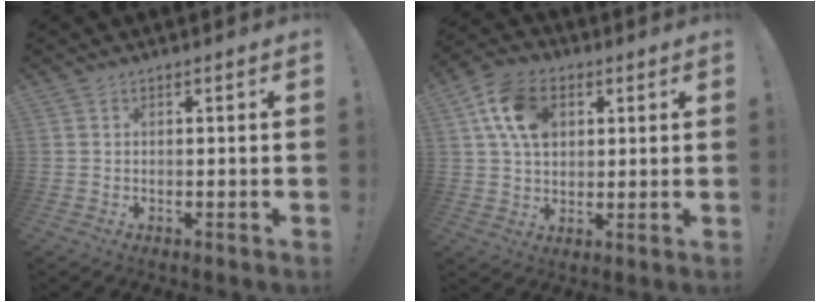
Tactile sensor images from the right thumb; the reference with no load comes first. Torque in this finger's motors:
{"motor_torque": [1.14, 2.22, 0.59, -0.36, 0.43]}